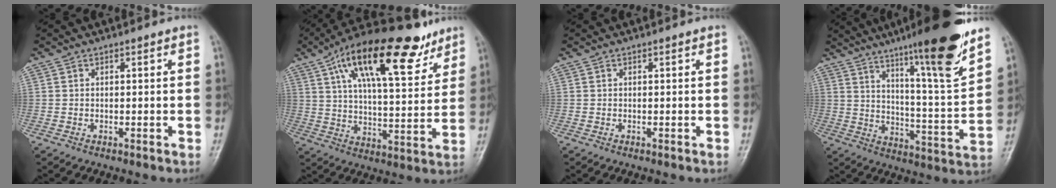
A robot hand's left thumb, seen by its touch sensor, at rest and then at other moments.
{"total": 22.1, "force": [13.0, 7.9, 16.0], "torque": [-0.235, -0.030, 0.214]}
{"total": 0.0}
{"total": 19.8, "force": [13.5, 1.6, 14.4], "torque": [-0.190, -0.075, 0.210]}